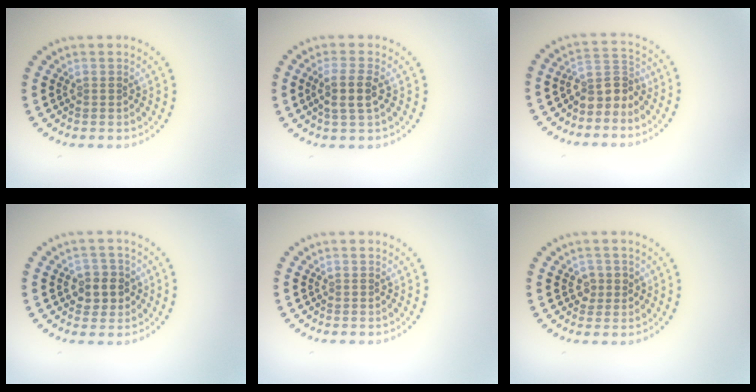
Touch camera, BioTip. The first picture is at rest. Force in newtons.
{"total": 2.6, "press": 2.3, "slide": 1.3}
{"total": 3.0, "press": 2.3, "slide": 1.8}
{"total": 2.8, "press": 2.7, "slide": 0.8}
{"total": 0.0}
{"total": 1.6, "press": 1.4, "slide": 0.6}